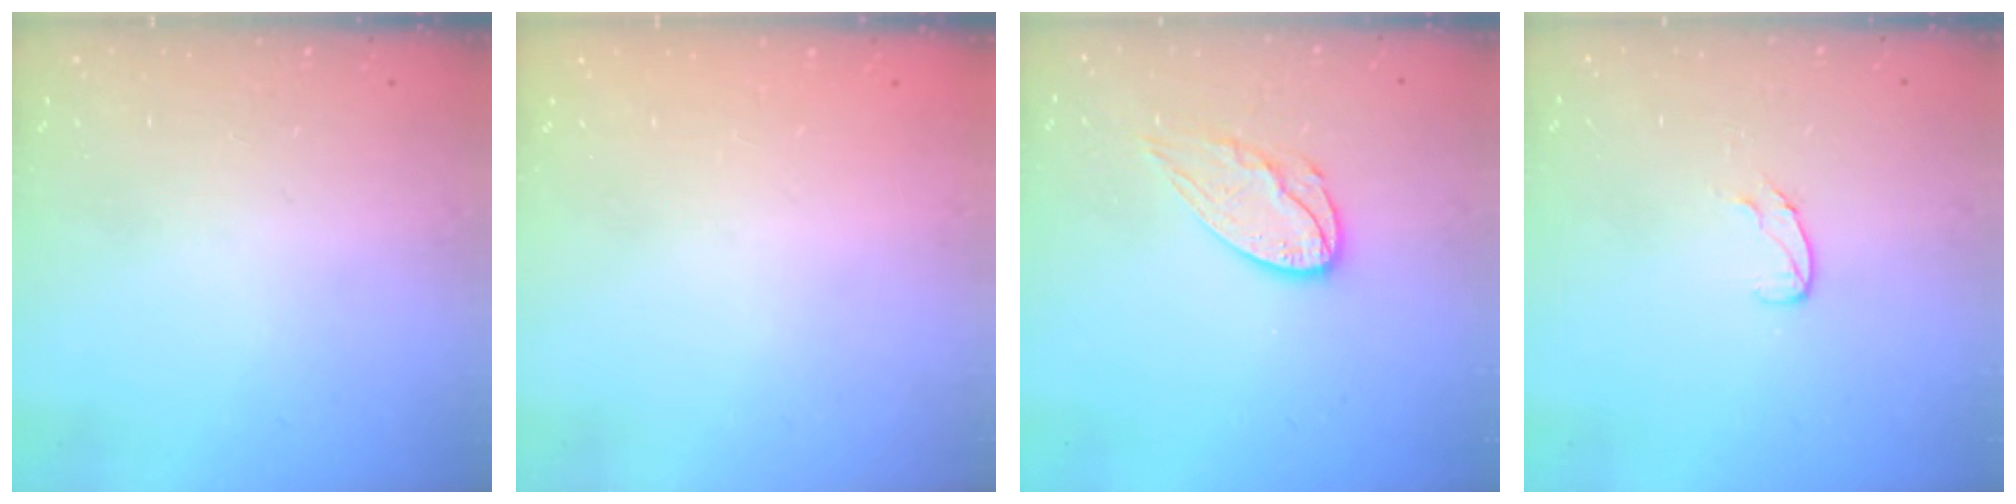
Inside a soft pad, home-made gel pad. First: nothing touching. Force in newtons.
{"total": 0.0}
{"total": 9.4, "press": 9.4, "slide": 0.2}
{"total": 5.5, "press": 5.4, "slide": 0.5}